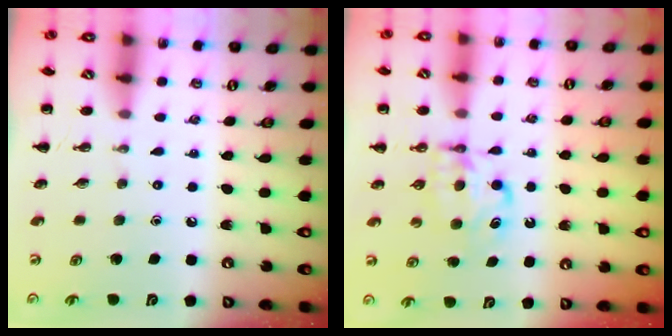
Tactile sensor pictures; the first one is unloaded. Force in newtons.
{"total": 6.4, "press": 6.3, "slide": 0.6}